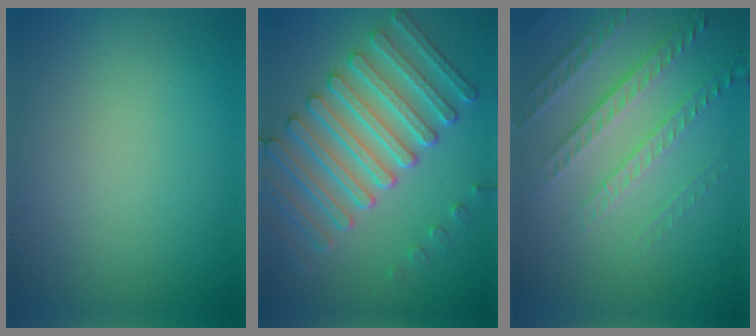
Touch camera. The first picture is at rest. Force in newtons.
{"total": 7.7, "press": 6.1, "slide": 4.8}
{"total": 4.9, "press": 3.4, "slide": 3.6}